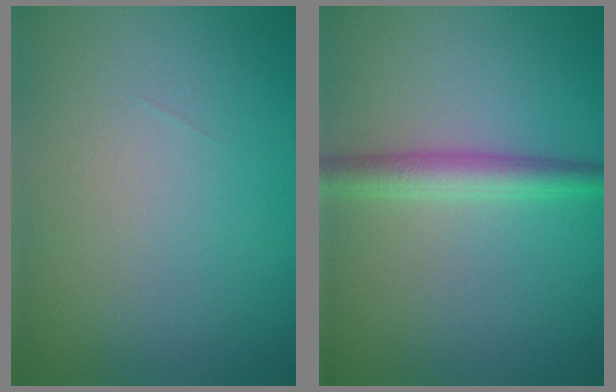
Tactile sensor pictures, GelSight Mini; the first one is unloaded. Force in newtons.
{"total": 3.0, "press": 3.0, "slide": 0.1}